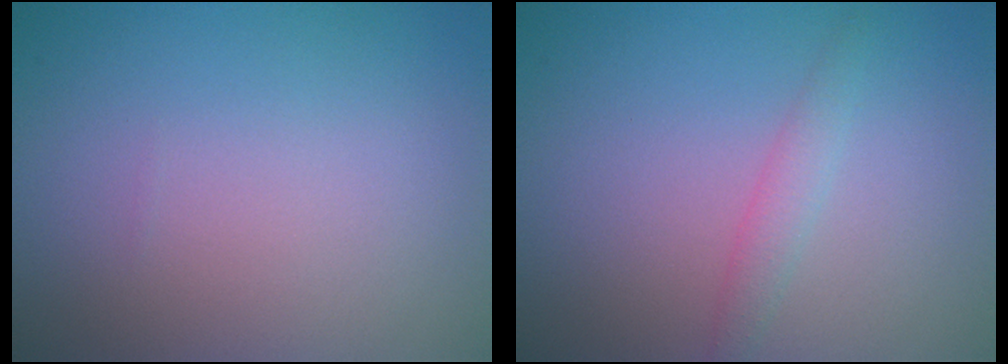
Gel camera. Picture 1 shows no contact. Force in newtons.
{"total": 1.6, "press": 1.6, "slide": 0.0}